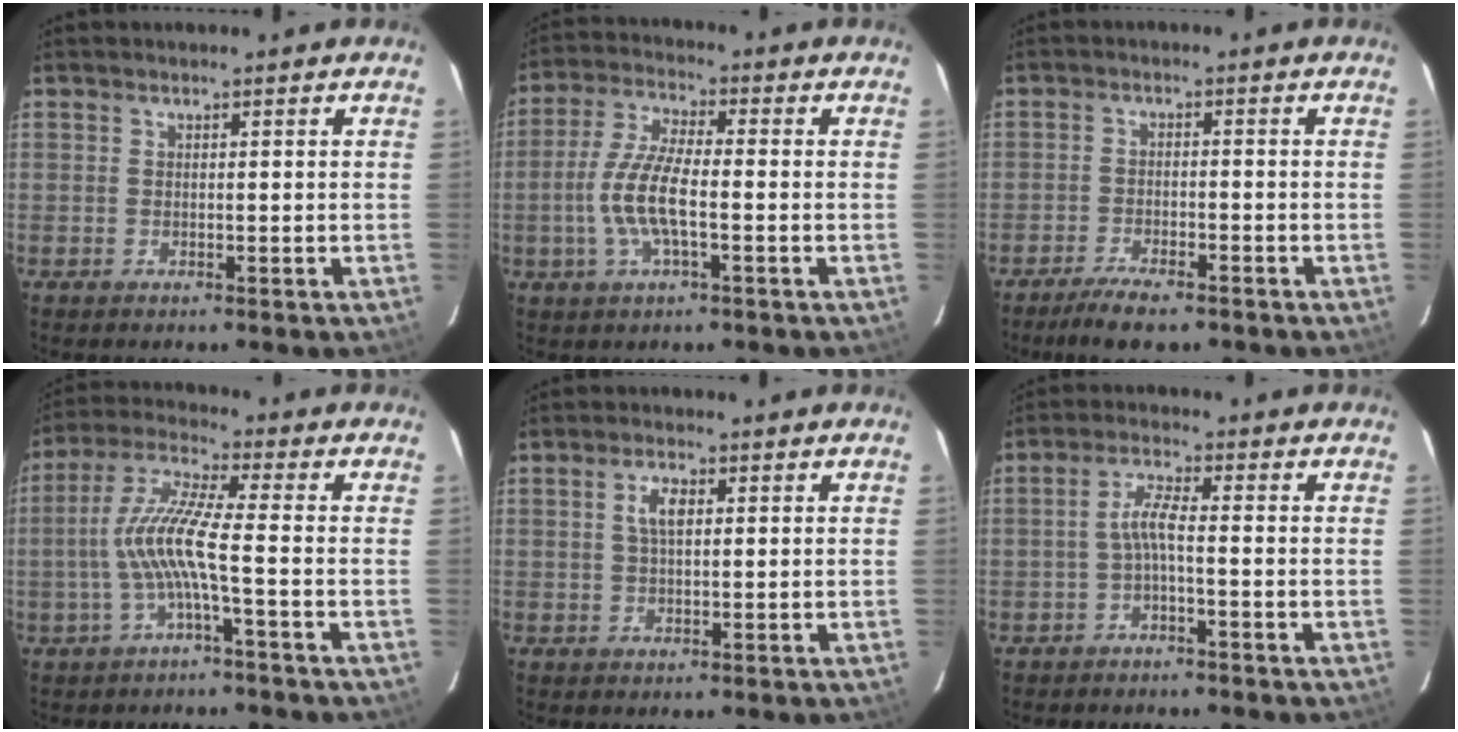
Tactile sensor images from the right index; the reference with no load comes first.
{"total": 9.6, "force": [-2.2, 2.6, 9.0], "torque": [-0.190, 0.000, -0.045]}
{"total": 6.9, "force": [-5.4, 1.8, 3.9], "torque": [-0.094, -0.010, -0.095]}
{"total": 8.9, "force": [-2.2, -0.1, 8.7], "torque": [-0.191, 0.007, -0.039]}
{"total": 3.5, "force": [1.0, 1.6, 3.0], "torque": [-0.058, 0.007, 0.019]}
{"total": 3.3, "force": [-1.3, 0.1, 3.0], "torque": [-0.068, 0.008, -0.026]}